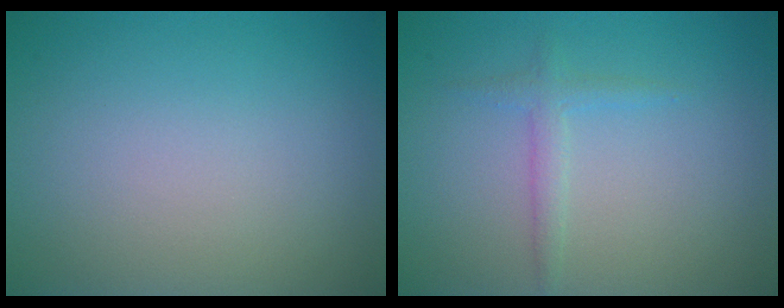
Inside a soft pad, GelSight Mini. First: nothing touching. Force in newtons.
{"total": 1.5, "press": 1.5, "slide": 0.0}